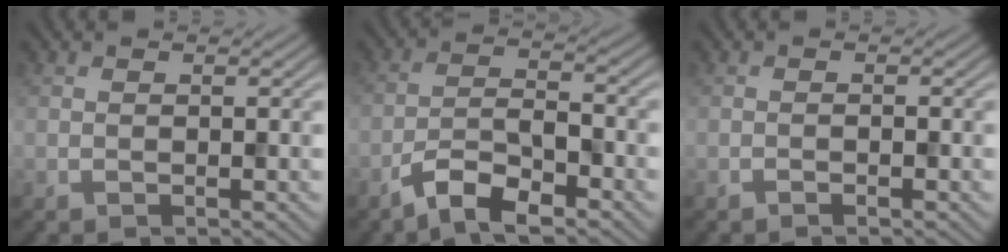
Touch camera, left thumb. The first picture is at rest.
{"total": 6.4, "force": [-4.5, 1.9, 4.2], "torque": [-0.077, 0.005, -0.091]}
{"total": 0.7, "force": [-0.5, 0.0, 0.5], "torque": [-0.009, 0.002, -0.009]}